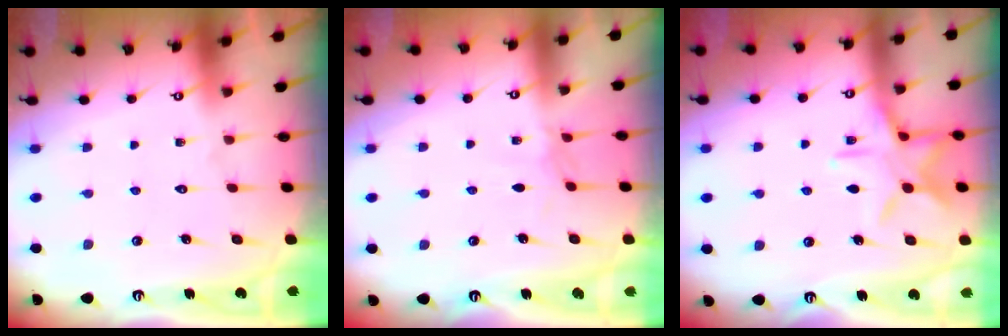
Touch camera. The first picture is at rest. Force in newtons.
{"total": 2.1, "press": 2.0, "slide": 0.5}
{"total": 10.8, "press": 10.8, "slide": 0.6}